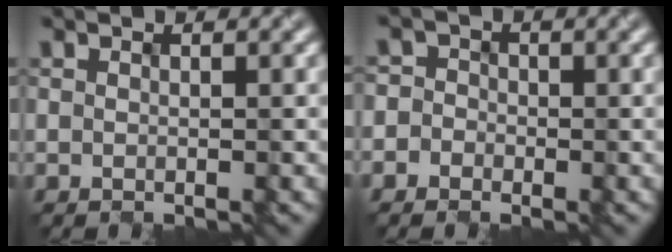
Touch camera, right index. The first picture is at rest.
{"total": 2.3, "force": [-0.6, 2.2, 0.2], "torque": [0.029, 0.007, -0.042]}